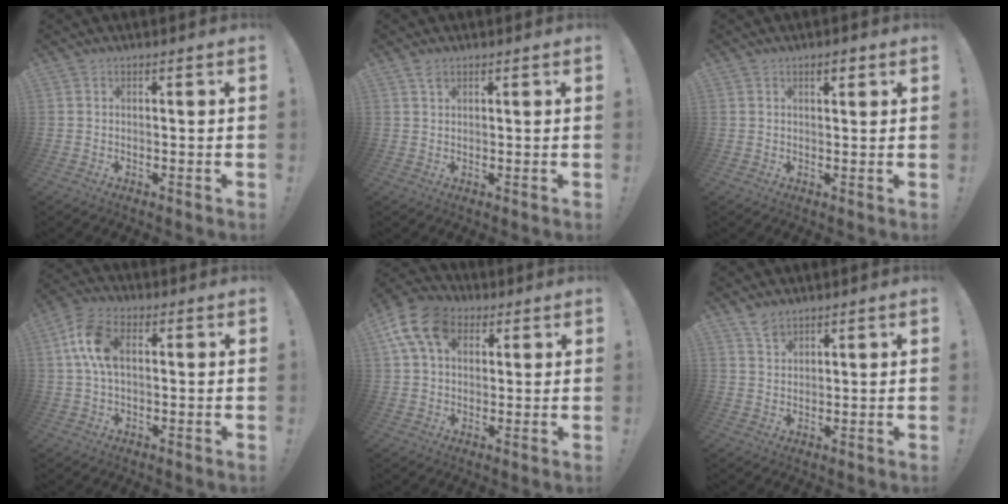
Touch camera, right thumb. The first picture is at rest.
{"total": 1.7, "force": [1.3, 0.8, 0.9], "torque": [-0.010, -0.002, 0.021]}
{"total": 2.3, "force": [1.5, 0.8, 1.5], "torque": [-0.019, -0.002, 0.023]}
{"total": 11.3, "force": [2.1, 6.9, 8.7], "torque": [-0.176, 0.013, 0.043]}
{"total": 13.8, "force": [5.1, 9.5, 8.6], "torque": [-0.159, -0.011, 0.099]}
{"total": 3.7, "force": [3.2, 1.5, 1.2], "torque": [-0.012, -0.019, 0.057]}